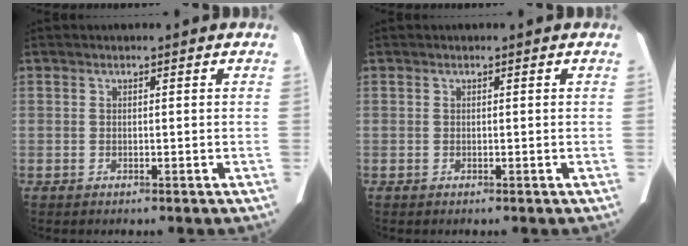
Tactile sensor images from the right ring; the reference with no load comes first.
{"total": 0.0}